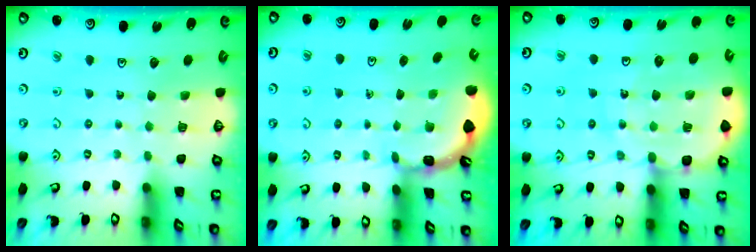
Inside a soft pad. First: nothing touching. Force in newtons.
{"total": 2.0, "press": 2.0, "slide": 0.4}
{"total": 11.2, "press": 10.9, "slide": 2.7}